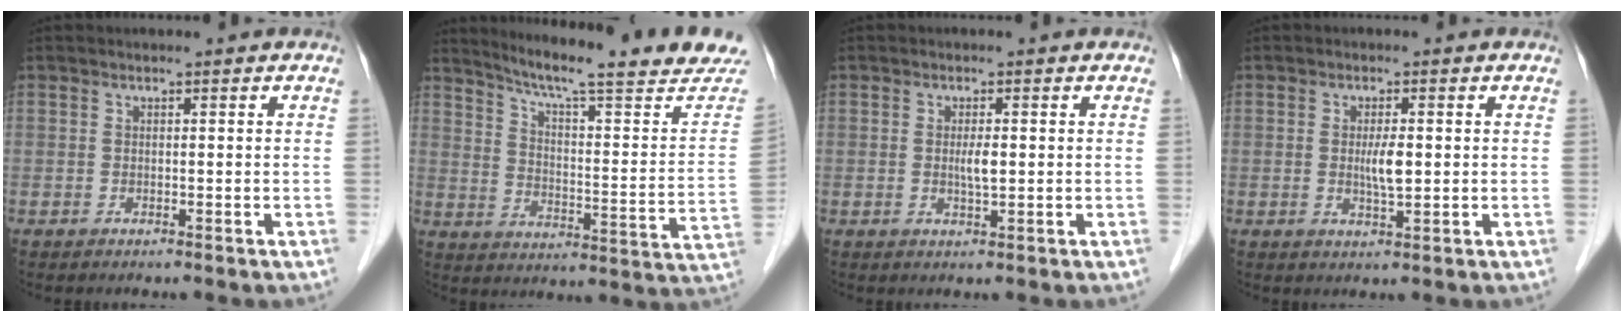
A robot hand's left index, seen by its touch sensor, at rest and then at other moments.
{"total": 22.4, "force": [19.9, 1.0, 10.4], "torque": [-0.150, -0.061, 0.256]}
{"total": 2.1, "force": [0.1, 0.4, 2.1], "torque": [-0.041, -0.001, 0.003]}
{"total": 3.3, "force": [0.2, 0.6, 3.2], "torque": [-0.059, -0.003, 0.004]}